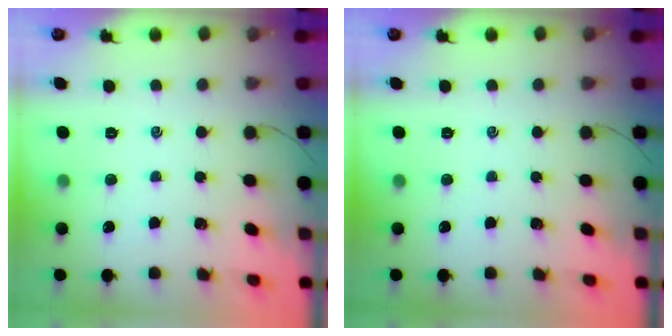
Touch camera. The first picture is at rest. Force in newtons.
{"total": 0.0}